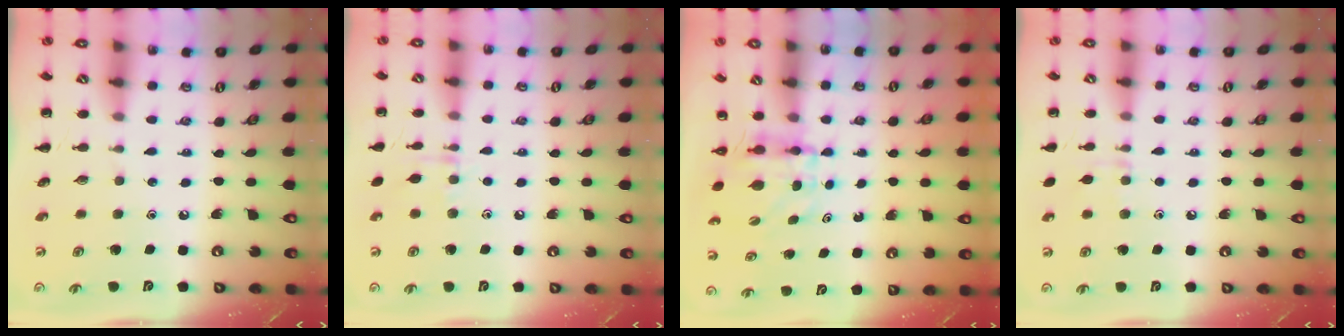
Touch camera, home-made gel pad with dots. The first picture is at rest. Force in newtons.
{"total": 7.6, "press": 7.3, "slide": 2.2}
{"total": 4.0, "press": 4.0, "slide": 0.1}
{"total": 6.9, "press": 6.3, "slide": 2.7}